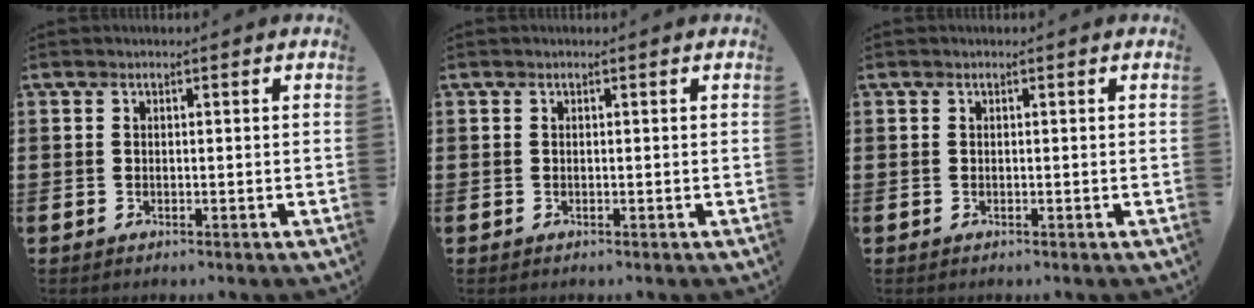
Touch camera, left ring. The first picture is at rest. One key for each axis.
{"total": 0.0}
{"total": 0.0}